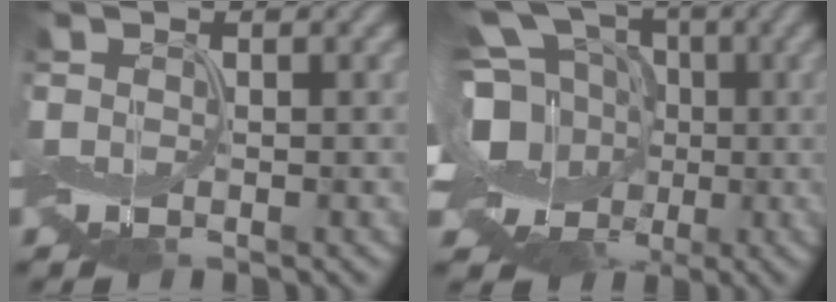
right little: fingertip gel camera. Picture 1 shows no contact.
{"total": 13.0, "force": [-0.9, 10.9, 7.0], "torque": [-0.163, 0.006, -0.035]}